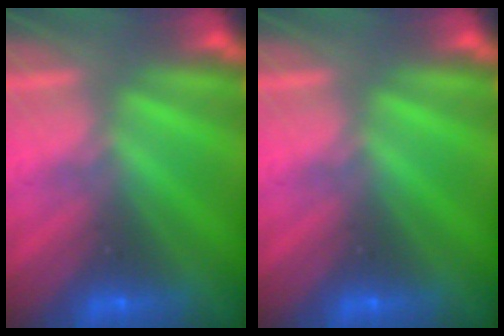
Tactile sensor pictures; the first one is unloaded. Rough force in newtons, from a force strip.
{"total": 0.0}